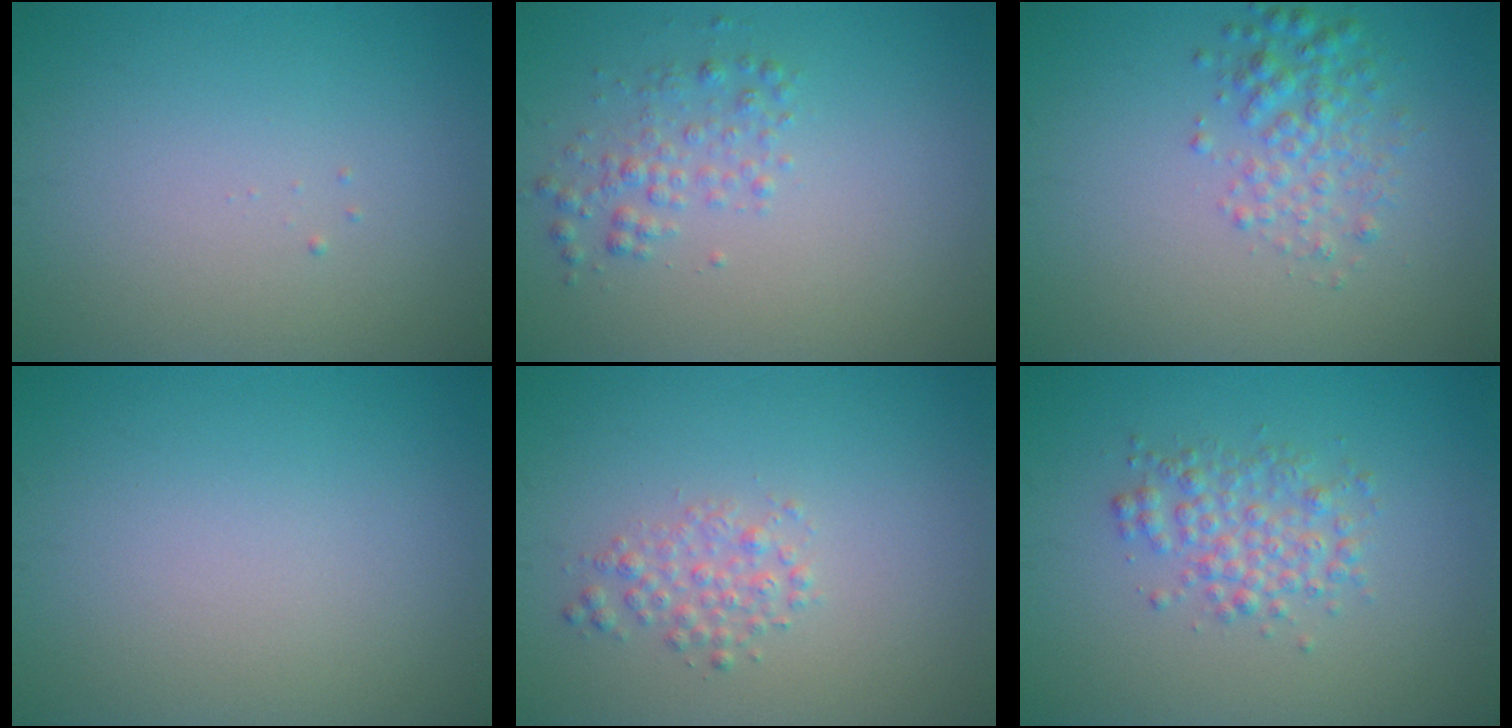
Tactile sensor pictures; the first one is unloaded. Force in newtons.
{"total": 1.9, "press": 1.9, "slide": 0.1}
{"total": 2.8, "press": 2.8, "slide": 0.0}
{"total": 0.0}
{"total": 1.8, "press": 1.8, "slide": 0.1}
{"total": 2.7, "press": 2.7, "slide": 0.0}